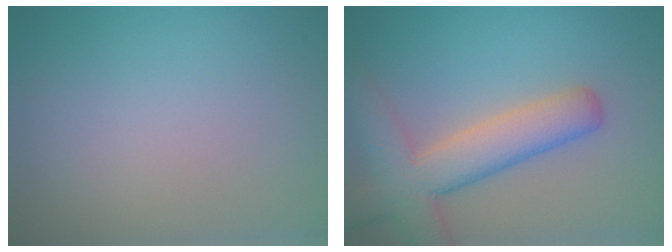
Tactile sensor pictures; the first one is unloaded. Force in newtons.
{"total": 6.9, "press": 6.9, "slide": 0.5}